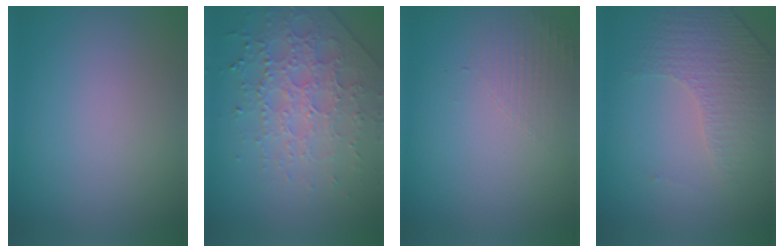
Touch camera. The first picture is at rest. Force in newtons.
{"total": 4.2, "press": 4.1, "slide": 0.7}
{"total": 1.4, "press": 0.2, "slide": 1.4}
{"total": 4.4, "press": 2.8, "slide": 3.4}